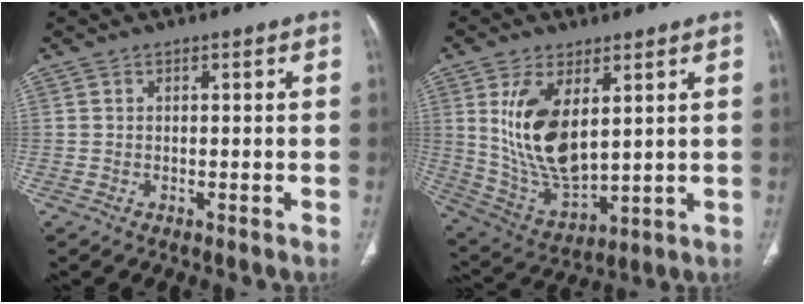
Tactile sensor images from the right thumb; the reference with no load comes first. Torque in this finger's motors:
{"motor_torque": [-1.41, 1.87, 1.45, 0.38, 0.20]}